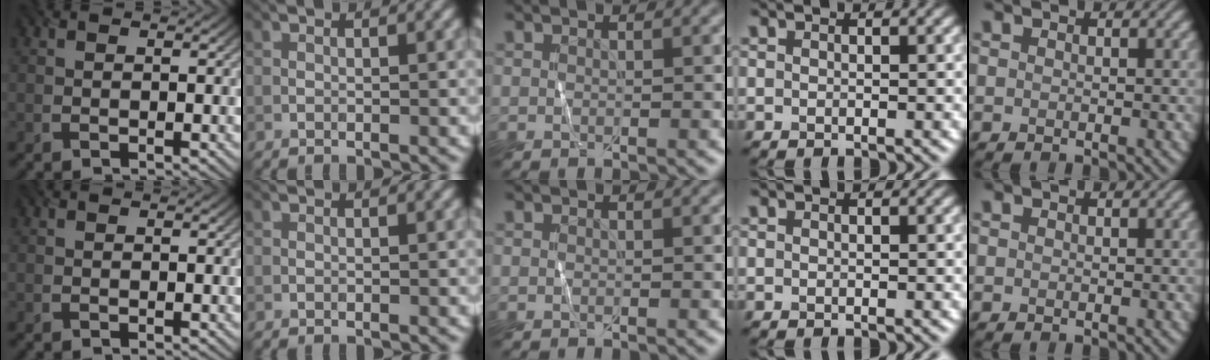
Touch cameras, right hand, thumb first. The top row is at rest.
{}